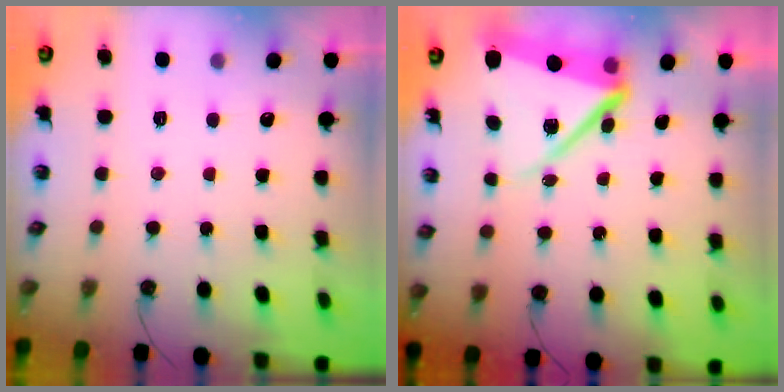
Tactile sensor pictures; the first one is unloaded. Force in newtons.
{"total": 12.0, "press": 11.9, "slide": 1.5}